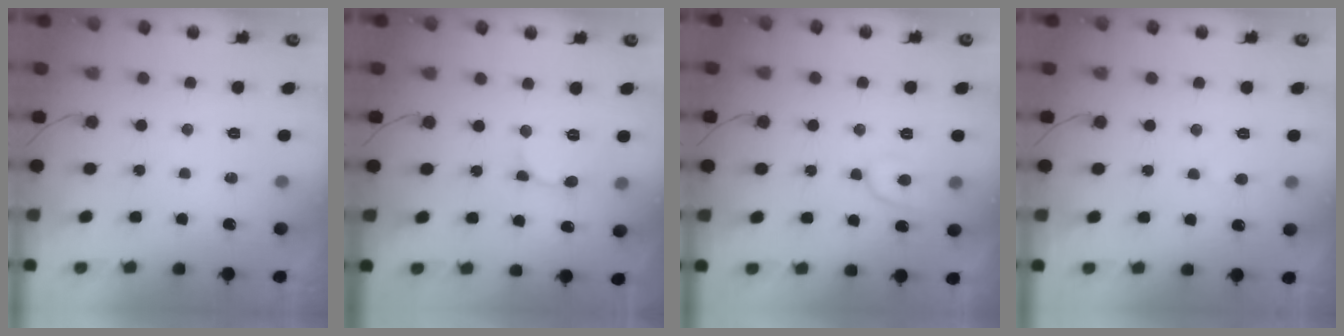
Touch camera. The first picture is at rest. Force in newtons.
{"total": 2.6, "press": 2.6, "slide": 0.2}
{"total": 8.0, "press": 7.9, "slide": 0.9}
{"total": 3.0, "press": 3.0, "slide": 0.2}